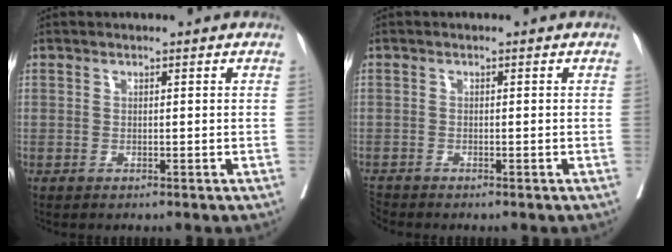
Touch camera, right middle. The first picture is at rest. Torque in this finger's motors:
{"motor_torque": [0.89, -0.90, 0.31, 0.07]}